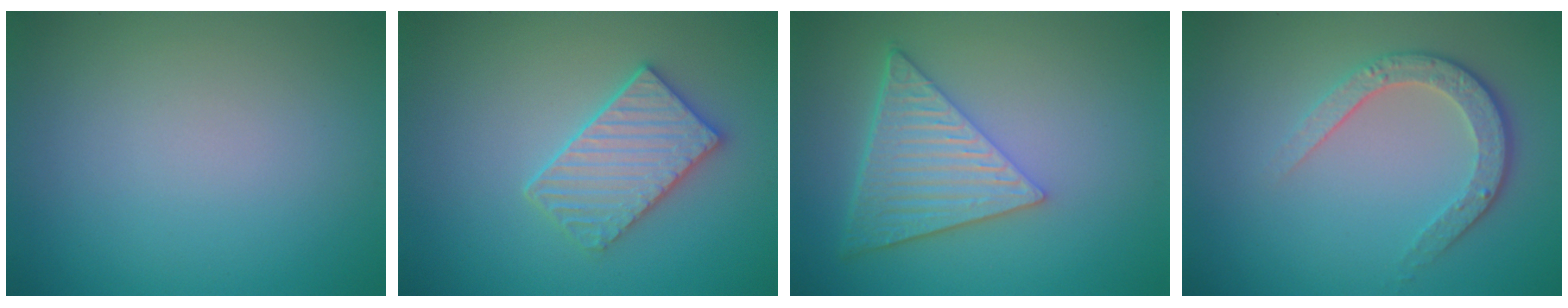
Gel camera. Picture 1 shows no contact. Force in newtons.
{"total": 3.4, "press": 3.3, "slide": 0.8}
{"total": 6.9, "press": 4.9, "slide": 4.8}
{"total": 3.5, "press": 2.8, "slide": 2.1}